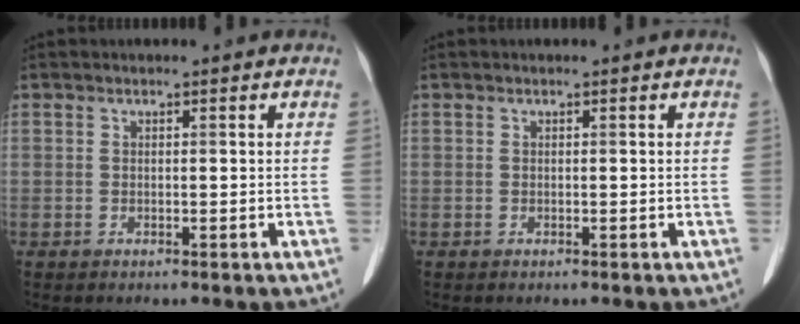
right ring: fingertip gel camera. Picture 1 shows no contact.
{"total": 0.0}